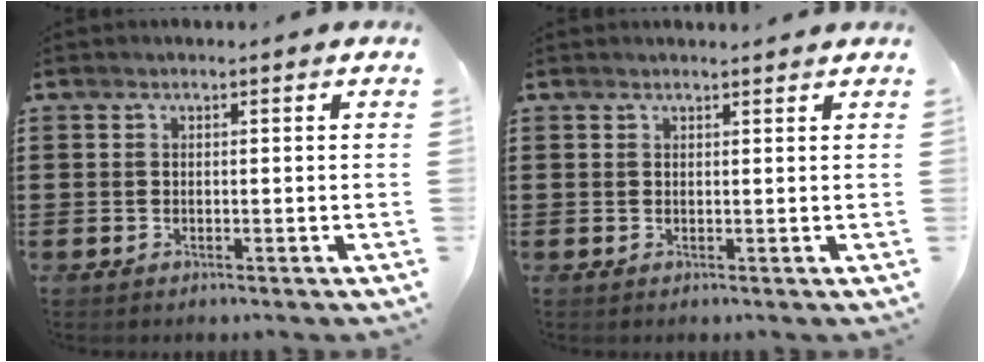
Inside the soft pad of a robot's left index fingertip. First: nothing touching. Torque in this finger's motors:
{"motor_torque": [-0.11, -0.08, -0.52, -0.02]}